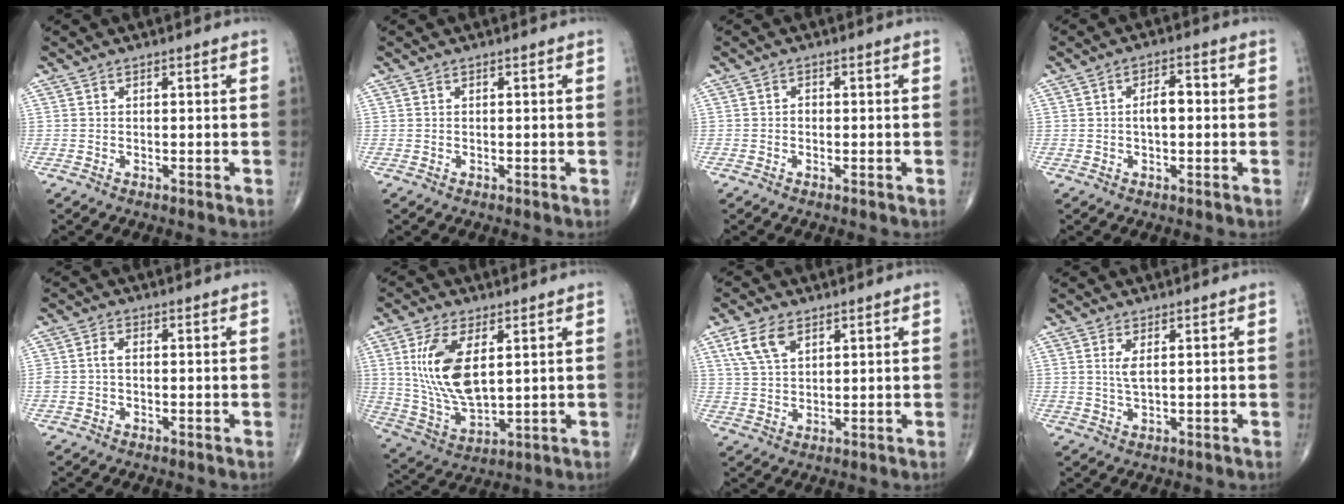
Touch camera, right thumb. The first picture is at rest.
{"total": 0.0}
{"total": 0.8, "force": [-0.2, 0.7, 0.5], "torque": [-0.003, 0.002, -0.007]}
{"total": 4.2, "force": [0.0, 2.1, 3.6], "torque": [-0.059, 0.011, -0.004]}
{"total": 2.6, "force": [-0.1, 1.7, 2.0], "torque": [-0.050, 0.007, -0.004]}
{"total": 14.4, "force": [3.6, 7.0, 12.0], "torque": [-0.240, -0.021, 0.081]}
{"total": 6.9, "force": [3.5, 3.7, 4.6], "torque": [-0.086, -0.007, 0.073]}
{"total": 2.6, "force": [0.8, 0.7, 2.3], "torque": [-0.053, -0.007, 0.023]}